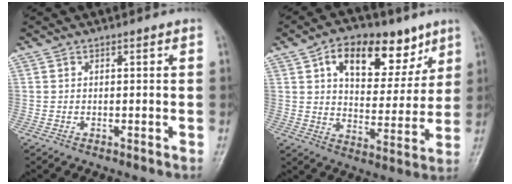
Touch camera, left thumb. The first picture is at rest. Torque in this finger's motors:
{"motor_torque": [0.56, 0.53, 0.84, -0.43, 0.12]}